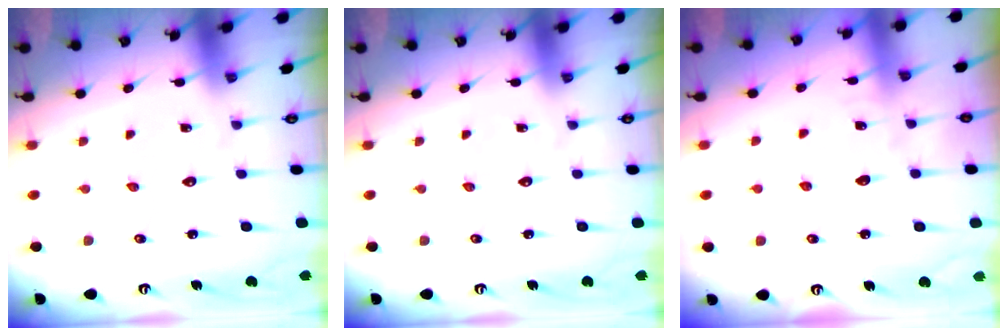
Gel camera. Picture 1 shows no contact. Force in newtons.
{"total": 0.0}
{"total": 4.4, "press": 4.3, "slide": 0.5}